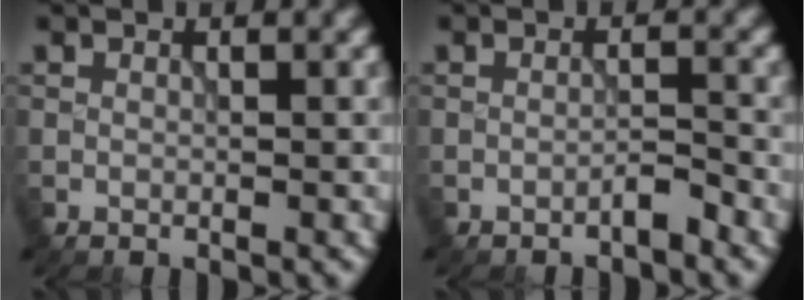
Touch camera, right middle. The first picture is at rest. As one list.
[{"total": 1.3, "force": [-1.0, 0.1, 0.7], "torque": [-0.009, 0.005, -0.020]}]